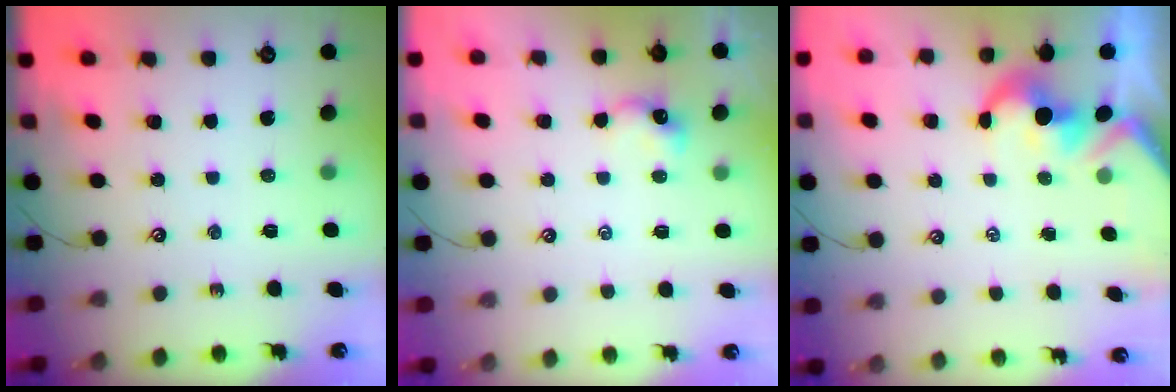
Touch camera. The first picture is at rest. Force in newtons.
{"total": 0.7, "press": 0.7, "slide": 0.1}
{"total": 1.7, "press": 1.4, "slide": 1.0}